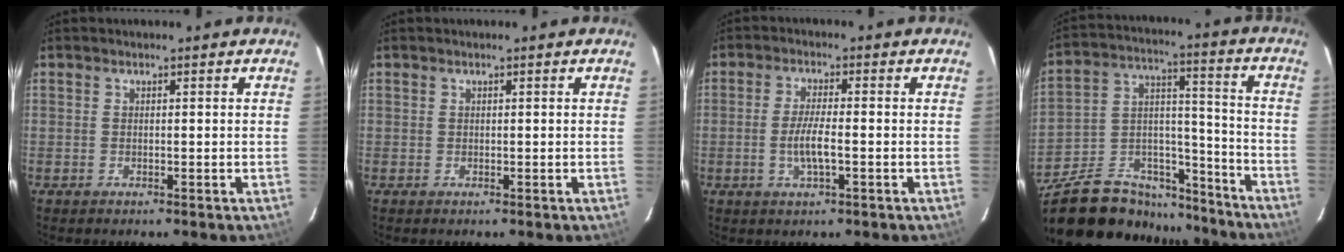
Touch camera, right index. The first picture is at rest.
{"total": 0.0}
{"total": 4.9, "force": [-1.2, 0.7, 4.7], "torque": [-0.091, -0.004, -0.022]}
{"total": 26.1, "force": [-20.3, 11.3, 11.9], "torque": [-0.242, 0.028, -0.305]}